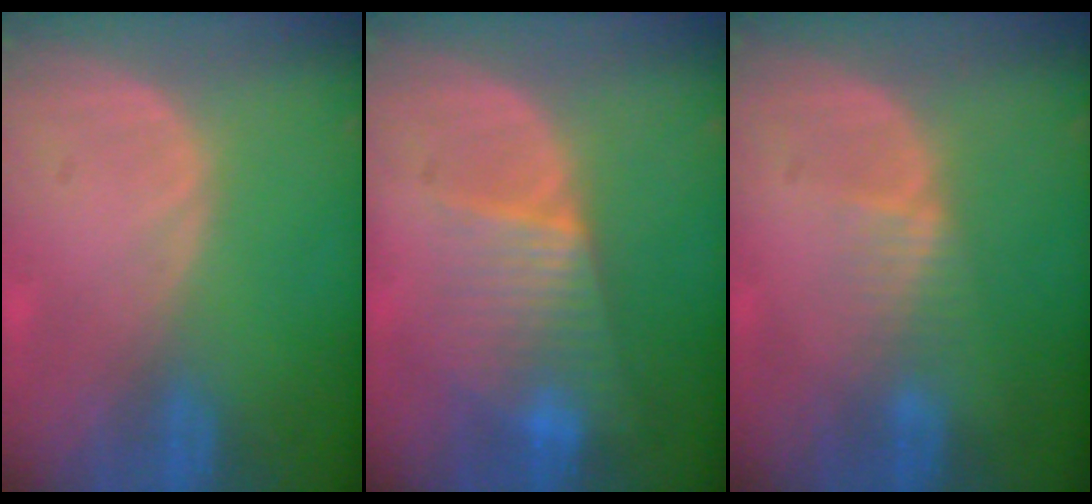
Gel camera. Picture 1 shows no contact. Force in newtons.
{"total": 6.3, "press": 6.3, "slide": 1.0}
{"total": 2.4, "press": 2.4, "slide": 0.2}